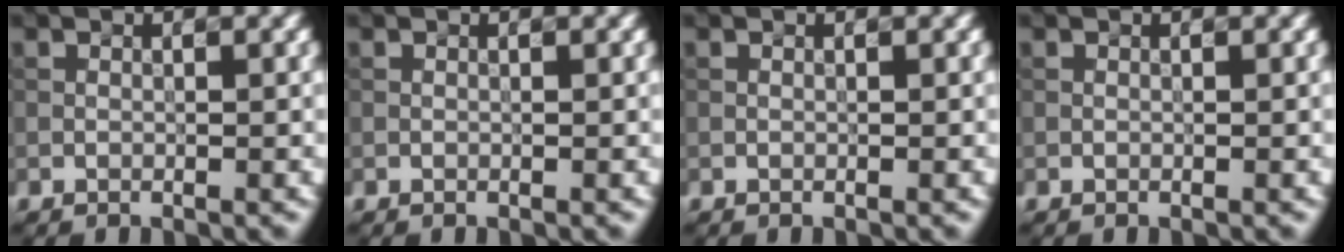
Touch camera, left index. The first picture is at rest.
{"total": 0.0}
{"total": 0.0}
{"total": 0.0}